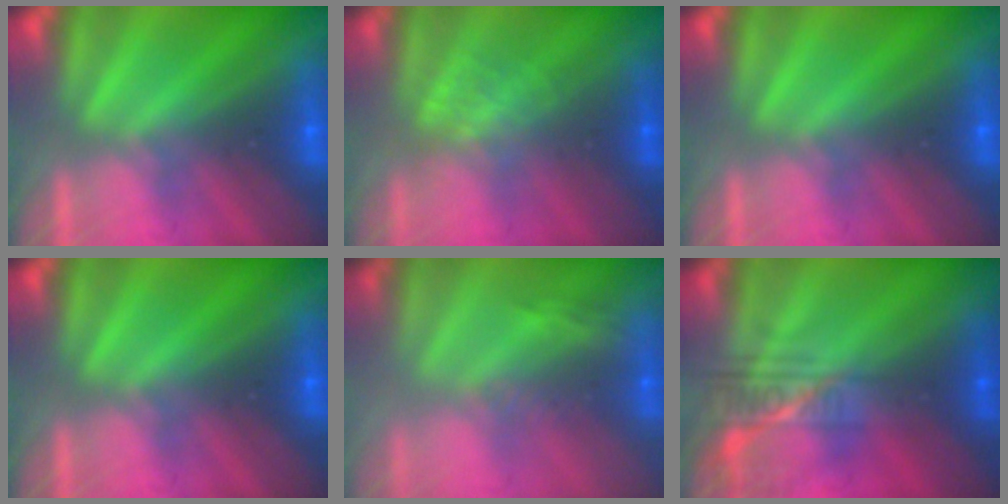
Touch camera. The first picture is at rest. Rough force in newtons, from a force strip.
{"total": 1.2}
{"total": 0.0}
{"total": 0.0}
{"total": 2.8}
{"total": 2.3}